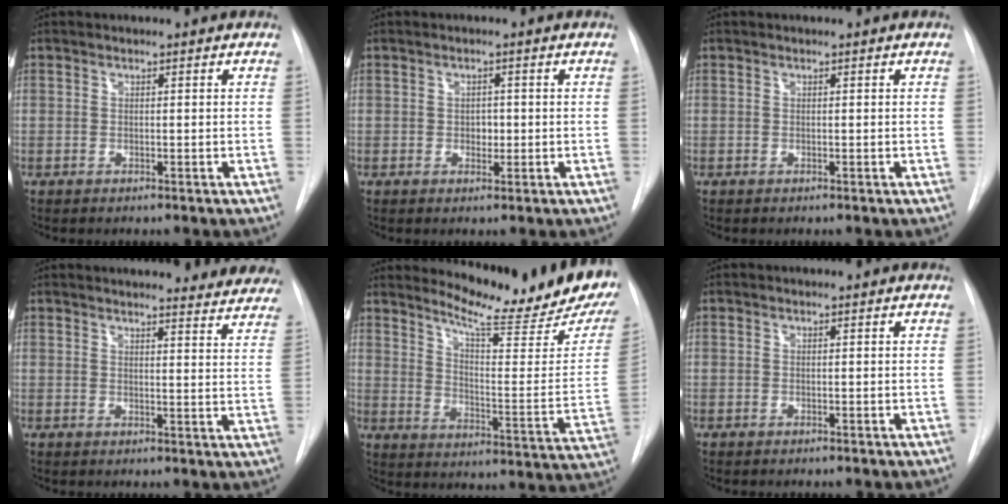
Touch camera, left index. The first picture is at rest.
{"total": 1.6, "force": [-0.1, 1.2, 1.1], "torque": [-0.015, 0.002, 0.000]}
{"total": 0.0}
{"total": 20.2, "force": [19.2, 3.2, 5.2], "torque": [-0.060, -0.065, 0.205]}
{"total": 19.9, "force": [18.0, 0.1, 8.5], "torque": [-0.132, -0.116, 0.233]}
{"total": 0.0}